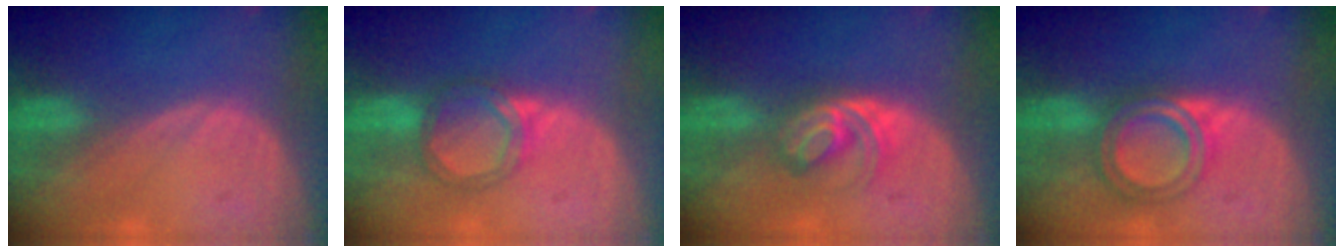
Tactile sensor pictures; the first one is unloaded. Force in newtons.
{"total": 5.3, "press": 4.8, "slide": 2.2}
{"total": 5.9, "press": 5.1, "slide": 3.1}
{"total": 5.6, "press": 5.6, "slide": 0.1}